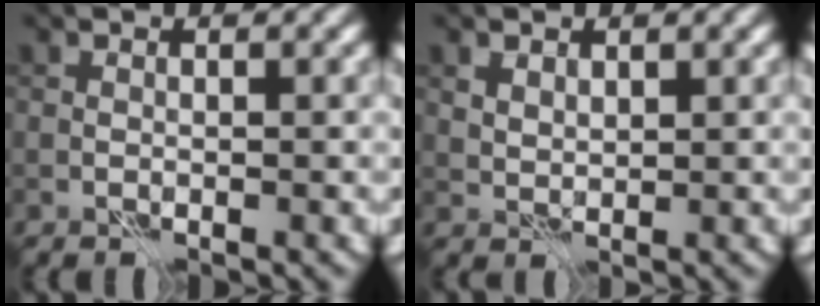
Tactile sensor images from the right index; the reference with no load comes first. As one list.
[{"total": 1.4, "force": [1.0, 0.9, 0.6], "torque": [-0.015, -0.001, 0.022]}]